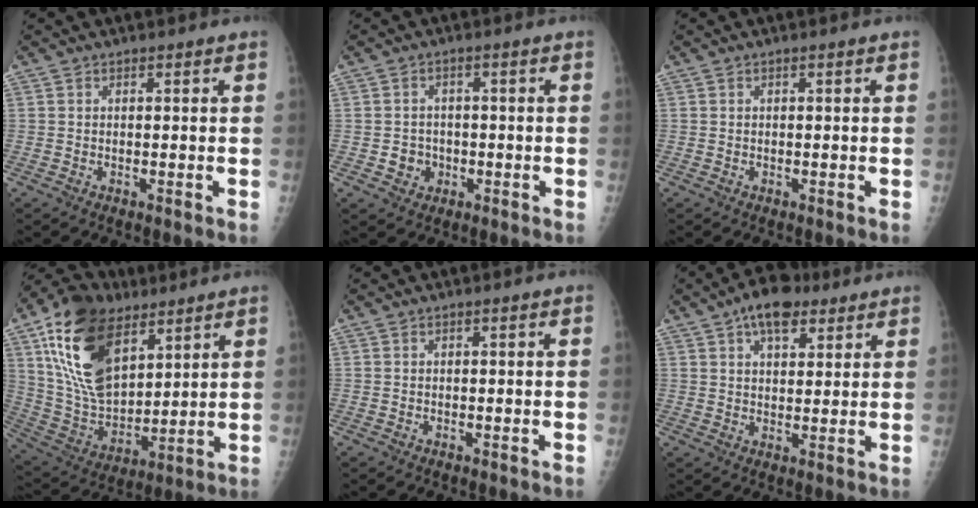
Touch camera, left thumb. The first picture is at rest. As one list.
[{"total": 3.7, "force": [-0.9, 3.4, 1.2], "torque": [0.008, 0.009, -0.011]}, {"total": 0.0}, {"total": 22.7, "force": [10.8, 12.8, 15.4], "torque": [-0.265, -0.033, 0.202]}, {"total": 0.0}, {"total": 9.5, "force": [5.6, 5.0, 5.8], "torque": [-0.067, -0.005, 0.088]}]